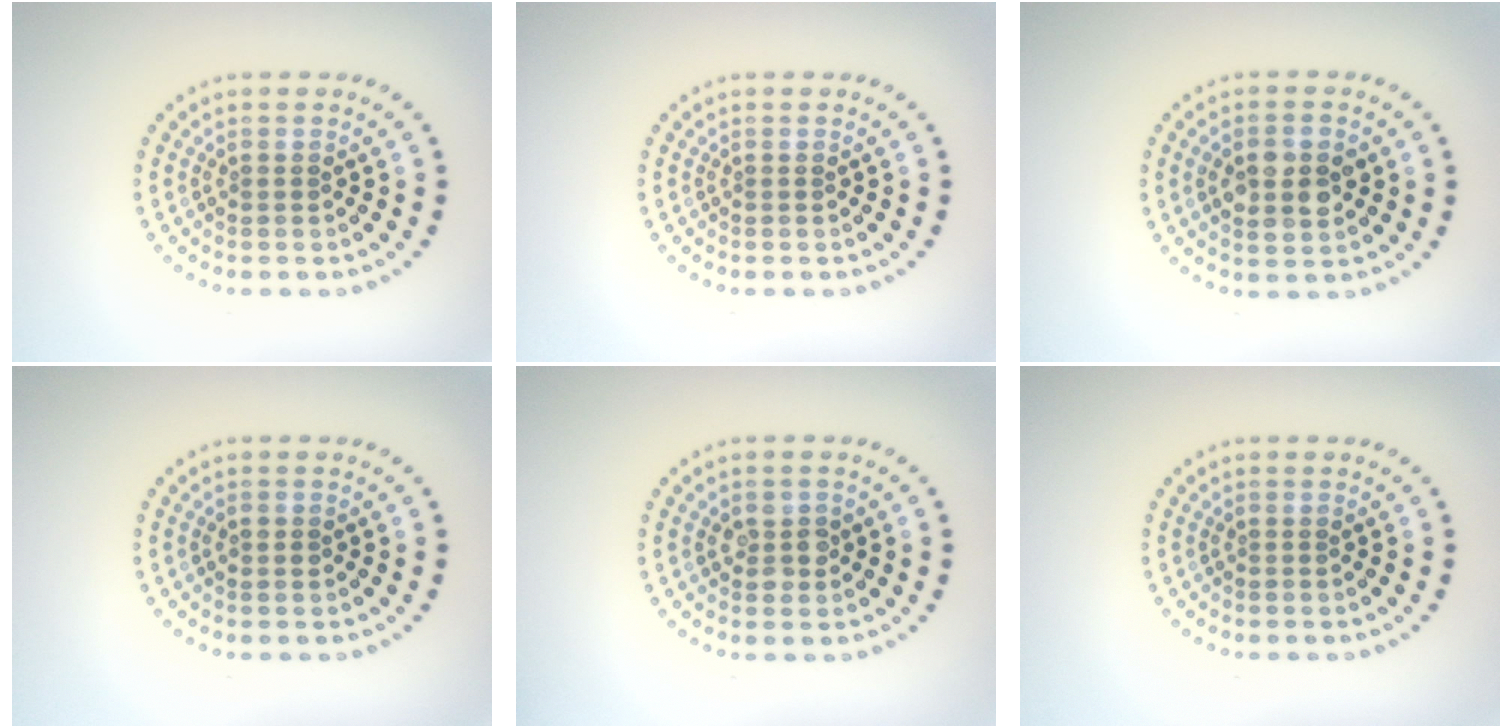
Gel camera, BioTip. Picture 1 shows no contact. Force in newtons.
{"total": 0.0}
{"total": 3.8, "press": 3.8, "slide": 0.1}
{"total": 1.0, "press": 1.0, "slide": 0.1}
{"total": 2.1, "press": 2.0, "slide": 0.4}
{"total": 0.0}